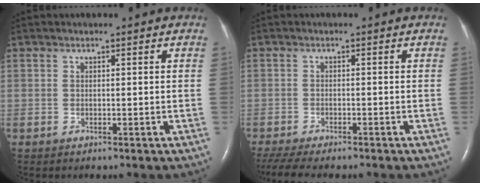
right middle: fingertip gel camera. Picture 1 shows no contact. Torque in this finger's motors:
{"motor_torque": [0.84, -0.72, 0.06, 0.05]}